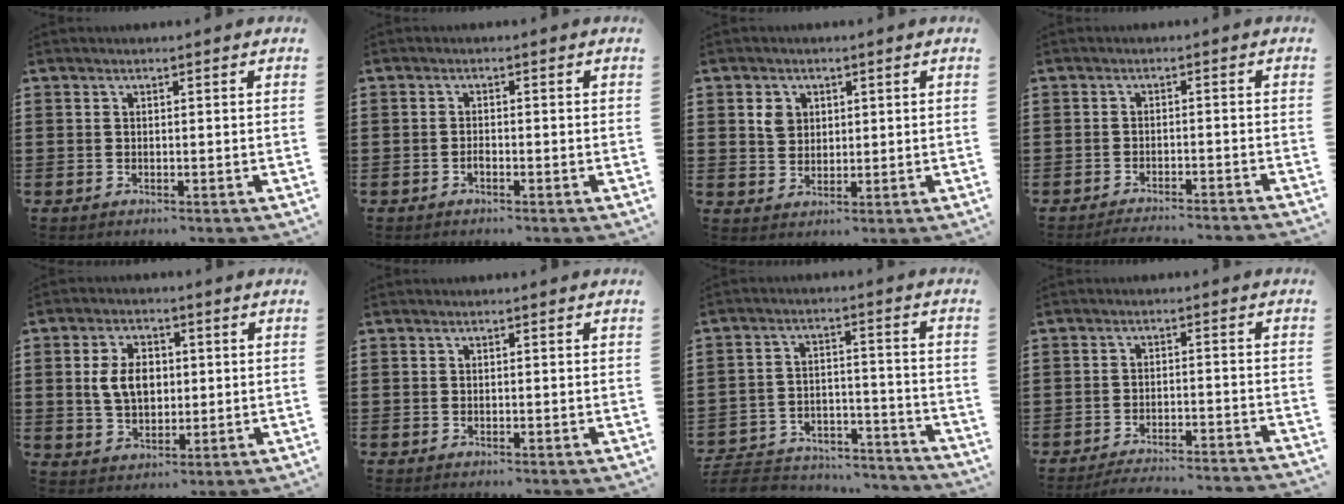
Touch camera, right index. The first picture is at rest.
{"total": 0.9, "force": [-0.6, 0.4, 0.6], "torque": [-0.014, -0.004, -0.011]}
{"total": 3.2, "force": [1.1, 2.7, 1.5], "torque": [-0.038, 0.009, 0.020]}
{"total": 2.5, "force": [-2.4, -0.3, 0.2], "torque": [-0.008, 0.000, -0.052]}
{"total": 6.4, "force": [0.7, 4.3, 4.6], "torque": [-0.106, 0.006, 0.005]}
{"total": 0.0}
{"total": 6.9, "force": [-6.5, 1.5, 1.5], "torque": [-0.039, 0.012, -0.131]}
{"total": 3.3, "force": [-3.3, -0.1, 0.6], "torque": [-0.013, 0.000, -0.068]}